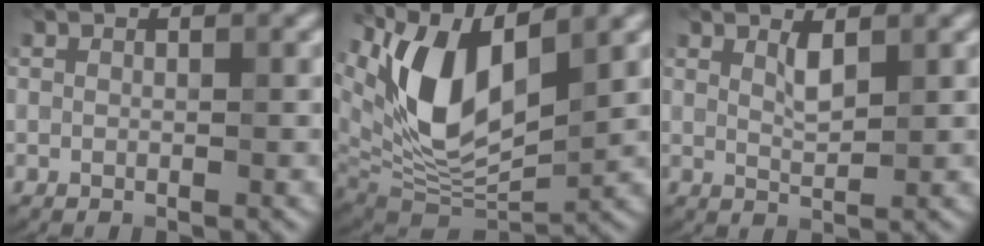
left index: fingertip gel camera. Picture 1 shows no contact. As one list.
[{"total": 10.7, "force": [4.4, 4.8, 8.5], "torque": [-0.170, -0.008, 0.084]}, {"total": 1.7, "force": [1.0, 0.4, 1.3], "torque": [-0.026, -0.002, 0.018]}]